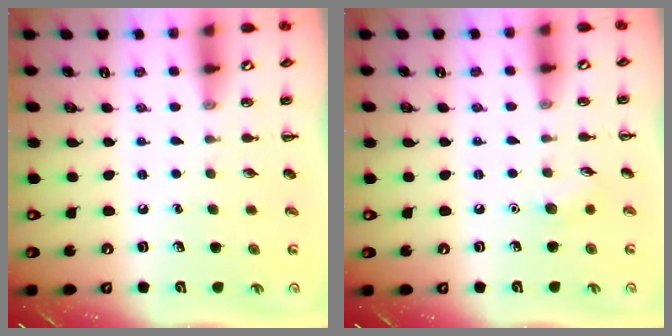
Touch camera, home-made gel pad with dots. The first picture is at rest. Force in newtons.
{"total": 4.7, "press": 4.5, "slide": 1.5}